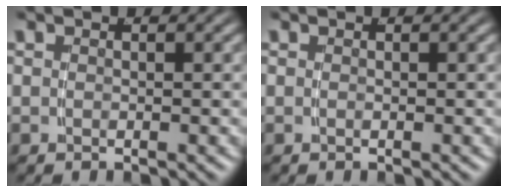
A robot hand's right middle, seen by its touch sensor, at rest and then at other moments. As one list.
[{"total": 0.0}]